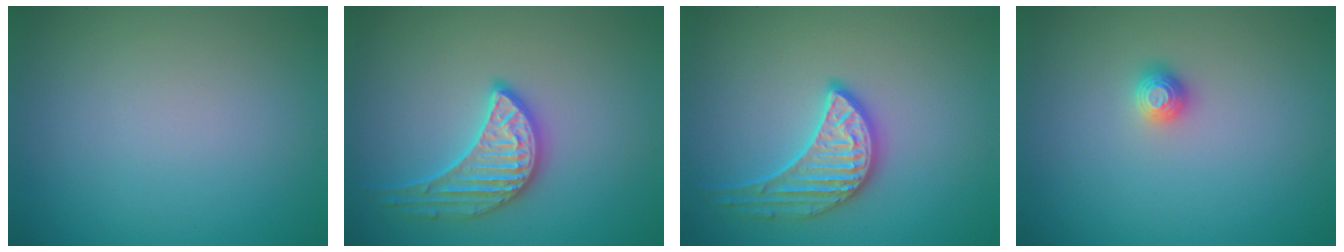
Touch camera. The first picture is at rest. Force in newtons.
{"total": 3.3, "press": 3.3, "slide": 0.3}
{"total": 3.3, "press": 3.3, "slide": 0.3}
{"total": 1.1, "press": 1.1, "slide": 0.3}